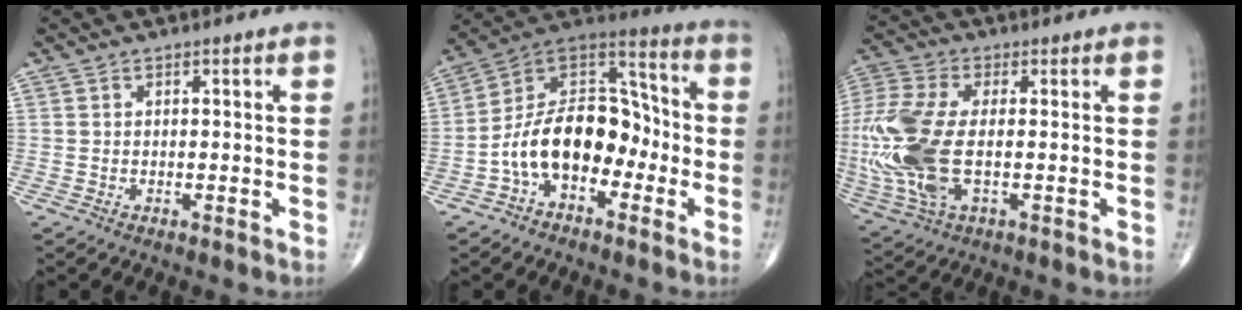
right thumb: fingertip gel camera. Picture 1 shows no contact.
{"total": 16.4, "force": [-4.7, 10.3, 11.8], "torque": [-0.174, 0.067, -0.093]}
{"total": 19.2, "force": [-2.0, 9.5, 16.5], "torque": [-0.421, -0.010, -0.029]}